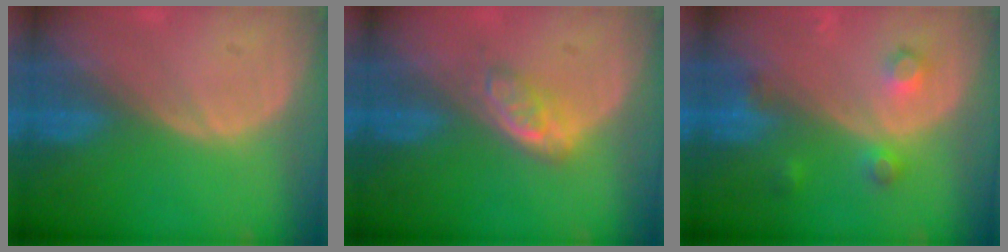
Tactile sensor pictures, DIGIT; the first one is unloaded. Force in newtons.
{"total": 3.8, "press": 3.8, "slide": 0.2}
{"total": 3.7, "press": 3.4, "slide": 1.4}